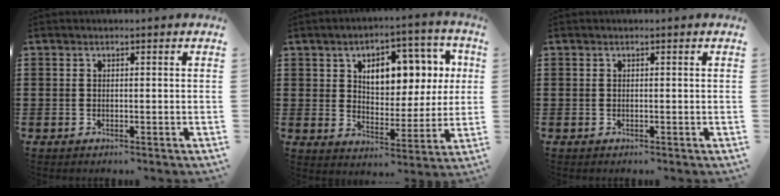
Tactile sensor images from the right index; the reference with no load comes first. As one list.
[{"total": 8.6, "force": [3.2, 5.3, 5.9], "torque": [-0.103, -0.001, 0.048]}, {"total": 0.0}]